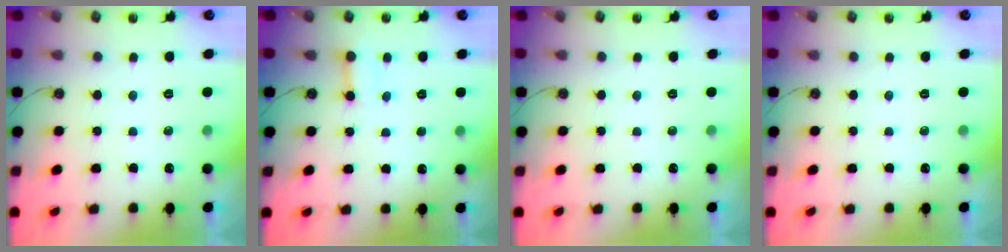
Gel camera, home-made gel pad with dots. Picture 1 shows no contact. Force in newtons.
{"total": 4.2, "press": 4.2, "slide": 0.6}
{"total": 0.0}
{"total": 0.0}